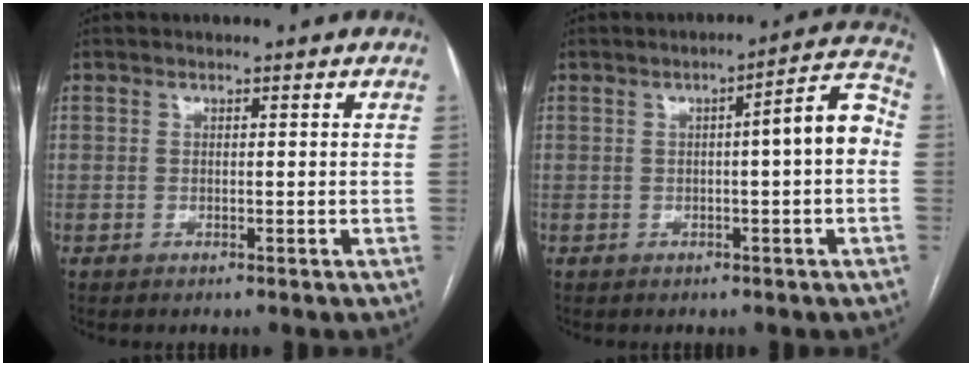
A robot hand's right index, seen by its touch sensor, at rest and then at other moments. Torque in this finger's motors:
{"motor_torque": [0.98, 0.15, 0.16, 0.08]}